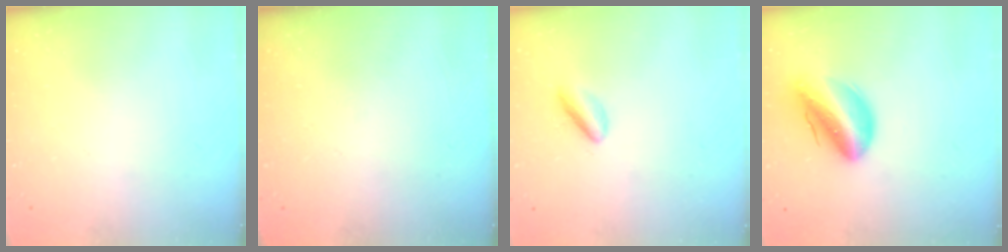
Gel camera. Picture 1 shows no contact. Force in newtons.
{"total": 0.0}
{"total": 2.9, "press": 2.9, "slide": 0.4}
{"total": 14.1, "press": 13.5, "slide": 4.0}